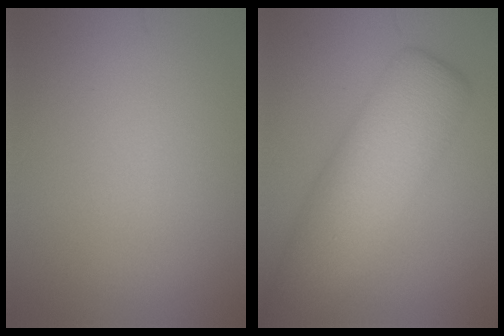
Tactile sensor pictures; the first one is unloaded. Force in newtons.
{"total": 6.7, "press": 6.7, "slide": 0.1}